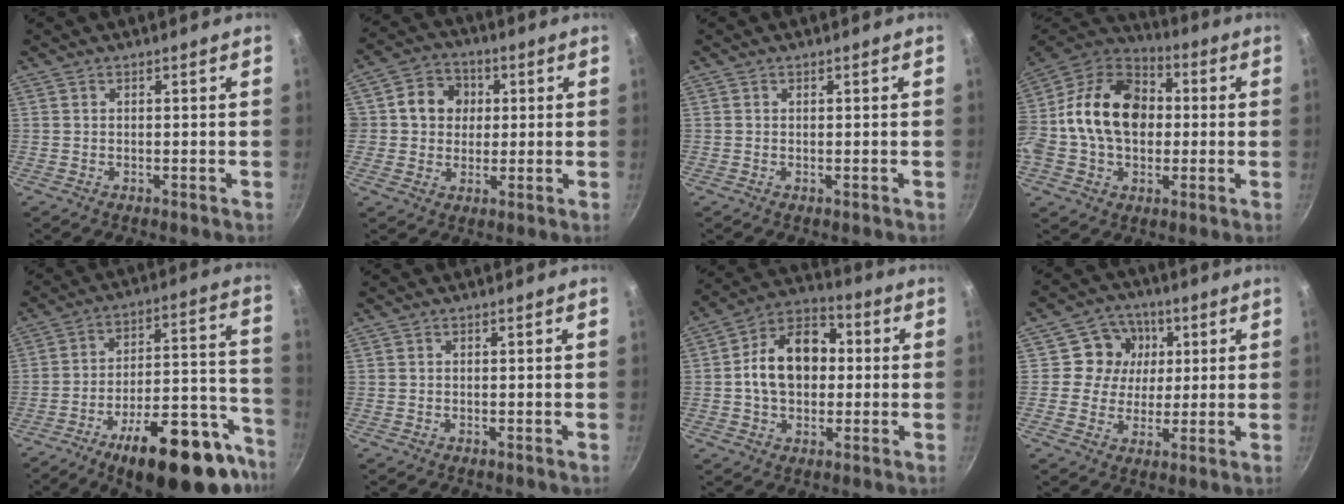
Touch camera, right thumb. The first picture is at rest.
{"total": 8.6, "force": [1.6, 7.8, 3.4], "torque": [-0.020, 0.008, 0.014]}
{"total": 0.0}
{"total": 20.8, "force": [1.0, 15.3, 14.2], "torque": [-0.221, 0.036, 0.003]}
{"total": 26.5, "force": [-16.5, 10.0, 18.2], "torque": [-0.209, 0.100, -0.234]}
{"total": 0.0}
{"total": 14.7, "force": [0.6, 10.5, 10.3], "torque": [-0.133, 0.030, -0.007]}
{"total": 8.8, "force": [2.1, 8.2, 2.4], "torque": [0.007, -0.006, 0.019]}